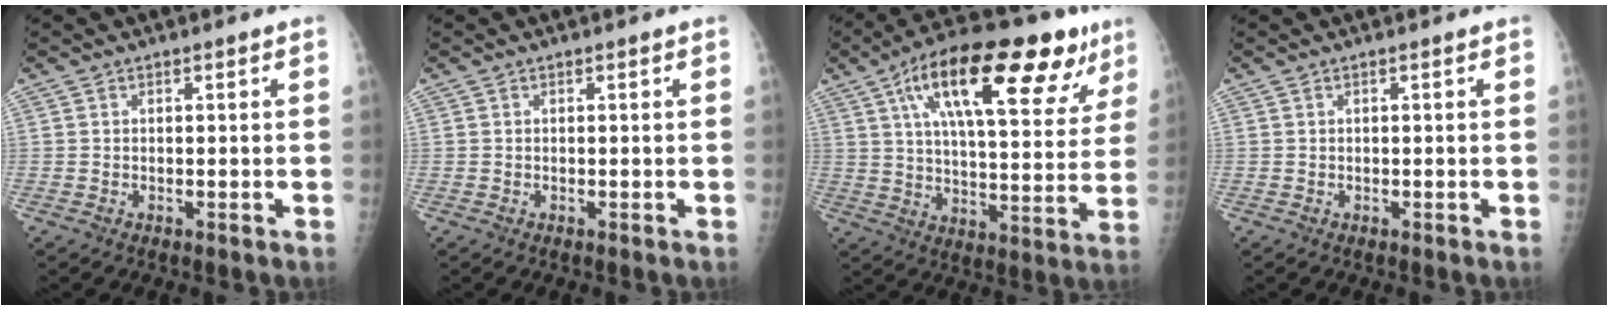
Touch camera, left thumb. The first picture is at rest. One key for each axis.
{"total": 0.0}
{"total": 26.7, "fx": 13.5, "fy": 9.9, "fz": 20.8, "tx": -0.282, "ty": -0.002, "tz": 0.206}
{"total": 0.0}